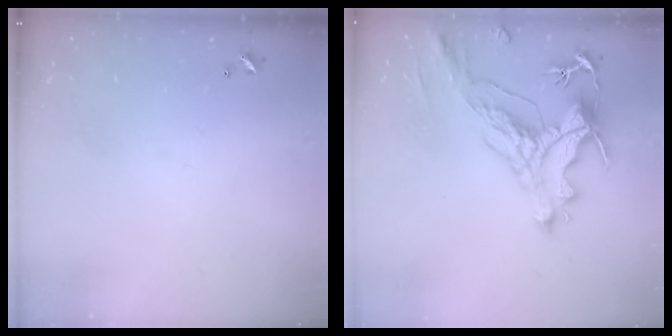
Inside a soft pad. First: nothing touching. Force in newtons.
{"total": 2.9, "press": 2.6, "slide": 1.5}